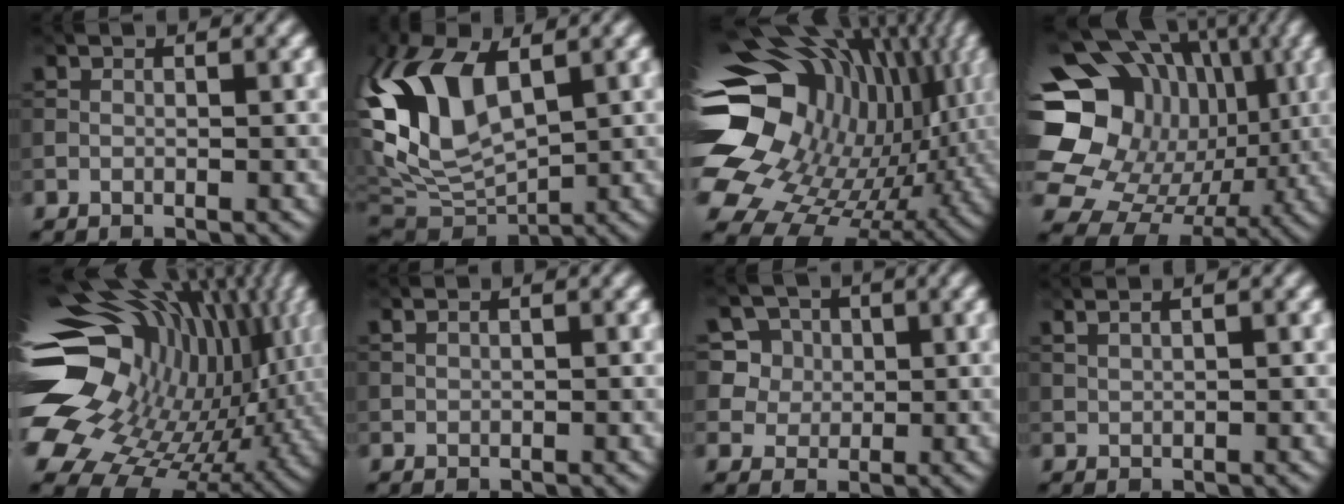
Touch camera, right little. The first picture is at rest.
{"total": 12.2, "force": [2.8, 6.5, 10.0], "torque": [-0.238, 0.009, 0.040]}
{"total": 19.2, "force": [2.0, 13.8, 13.2], "torque": [-0.264, -0.035, 0.070]}
{"total": 21.2, "force": [2.6, 18.6, 9.9], "torque": [-0.214, 0.047, 0.025]}
{"total": 19.9, "force": [0.2, 13.8, 14.4], "torque": [-0.279, -0.028, 0.023]}
{"total": 1.5, "force": [1.2, 0.5, 0.8], "torque": [-0.011, 0.000, 0.011]}
{"total": 7.8, "force": [3.4, 6.4, 2.8], "torque": [-0.057, 0.013, 0.049]}
{"total": 3.0, "force": [2.2, 1.0, 1.8], "torque": [-0.027, 0.018, 0.018]}